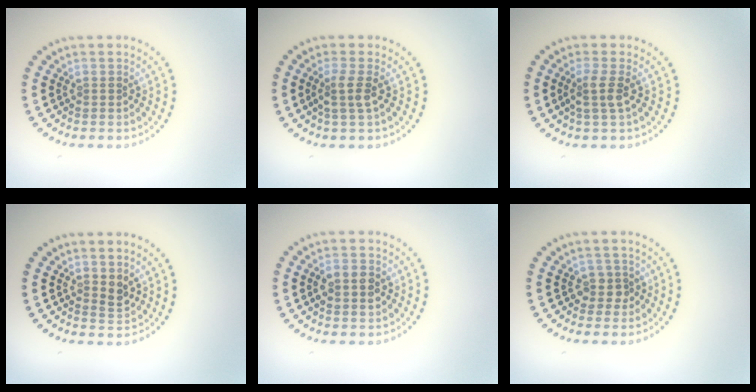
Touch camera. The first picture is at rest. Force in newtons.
{"total": 2.0, "press": 1.5, "slide": 1.3}
{"total": 2.0, "press": 1.5, "slide": 1.3}
{"total": 1.2, "press": 1.0, "slide": 0.5}
{"total": 3.0, "press": 3.0, "slide": 0.2}
{"total": 1.6, "press": 1.3, "slide": 0.9}